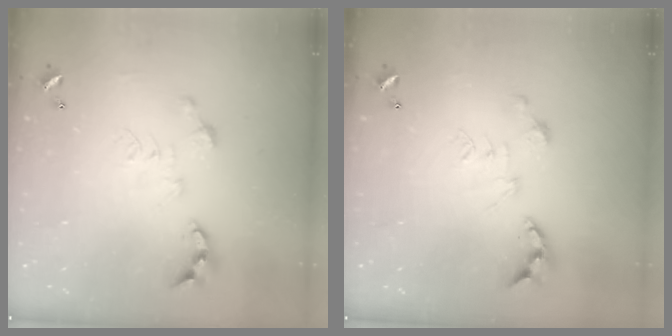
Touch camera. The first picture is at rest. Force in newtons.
{"total": 0.8, "press": 0.8, "slide": 0.3}